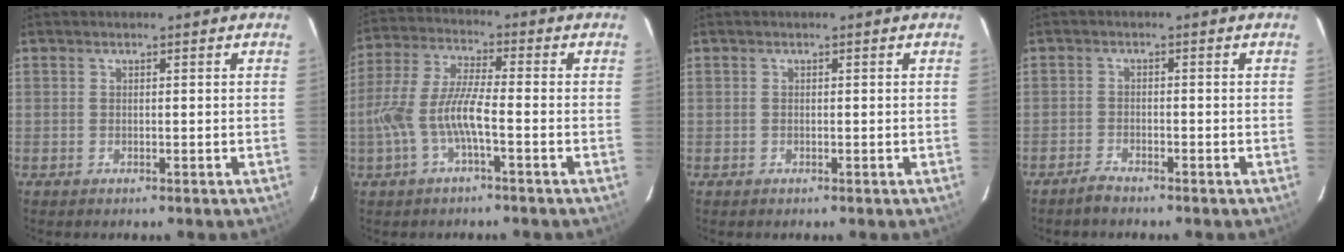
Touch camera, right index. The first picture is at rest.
{"total": 9.4, "force": [-3.1, 1.7, 8.8], "torque": [-0.194, 0.004, -0.055]}
{"total": 0.0}
{"total": 2.3, "force": [-2.1, 0.5, 0.5], "torque": [-0.025, -0.002, -0.042]}